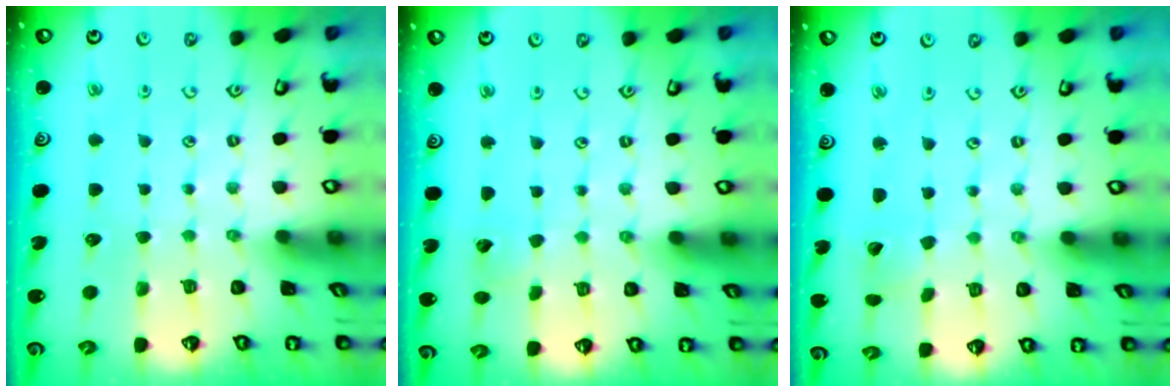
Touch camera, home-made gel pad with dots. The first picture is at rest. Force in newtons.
{"total": 2.8, "press": 2.7, "slide": 0.3}
{"total": 2.1, "press": 2.1, "slide": 0.3}